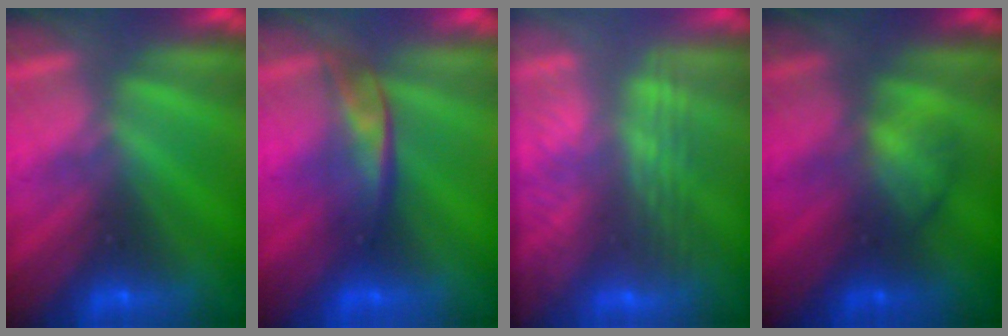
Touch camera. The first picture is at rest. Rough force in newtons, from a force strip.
{"total": 2.2}
{"total": 2.8}
{"total": 2.0}